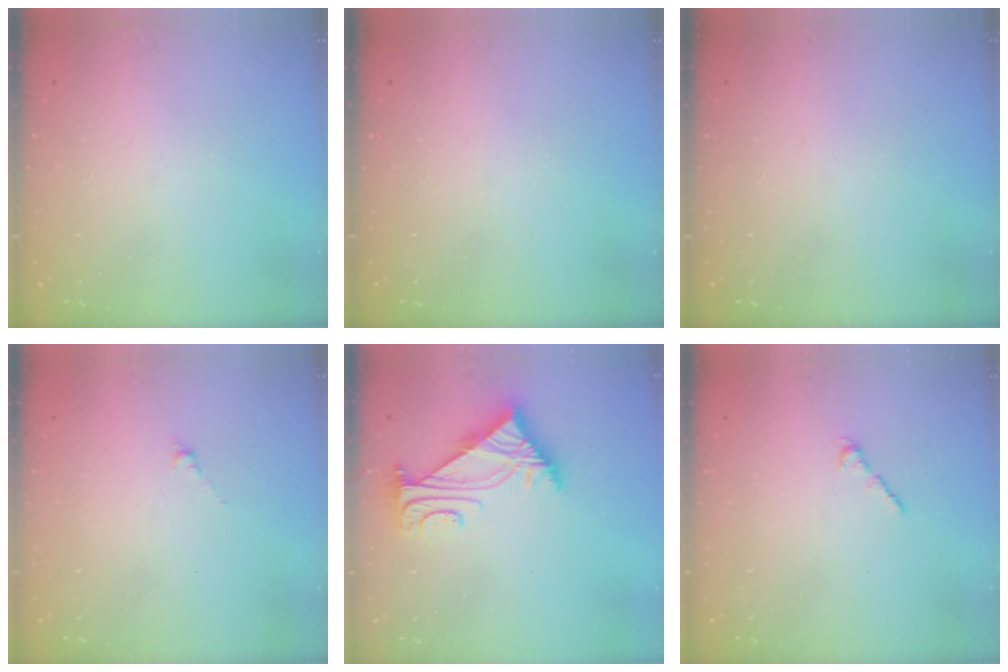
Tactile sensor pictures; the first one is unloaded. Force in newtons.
{"total": 0.0}
{"total": 0.0}
{"total": 0.0}
{"total": 5.8, "press": 5.7, "slide": 0.9}
{"total": 2.5, "press": 2.4, "slide": 0.7}